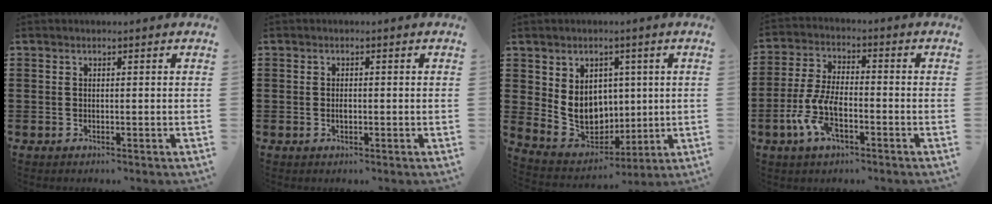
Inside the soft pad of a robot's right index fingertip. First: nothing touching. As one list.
[{"total": 1.0, "force": [-0.1, 0.5, 0.8], "torque": [-0.017, 0.001, -0.002]}, {"total": 8.2, "force": [1.1, 7.0, 4.1], "torque": [-0.100, -0.005, 0.027]}, {"total": 7.9, "force": [-3.2, 3.4, 6.3], "torque": [-0.154, -0.007, -0.067]}]